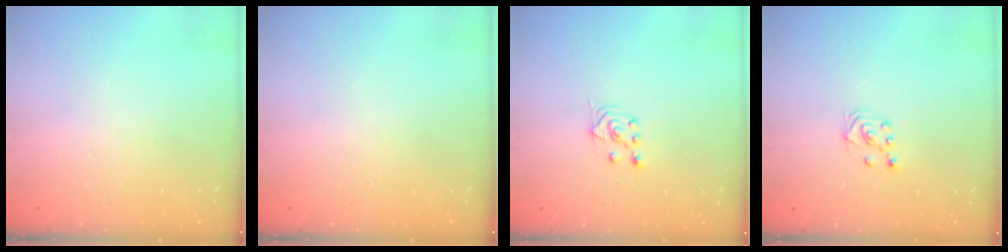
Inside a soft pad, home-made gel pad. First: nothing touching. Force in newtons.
{"total": 0.0}
{"total": 3.7, "press": 3.6, "slide": 1.0}
{"total": 2.3, "press": 2.2, "slide": 0.6}